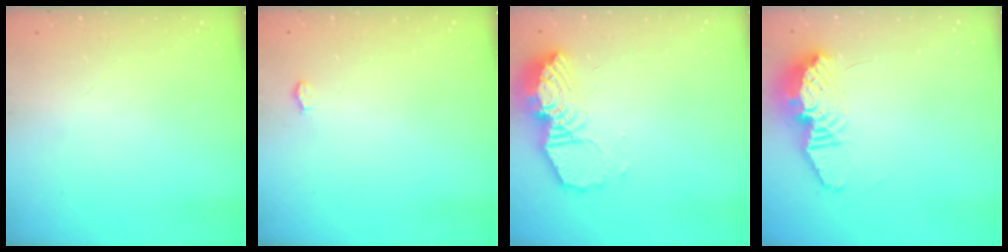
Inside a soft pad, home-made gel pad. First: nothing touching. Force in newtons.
{"total": 3.5, "press": 3.4, "slide": 0.5}
{"total": 15.7, "press": 15.6, "slide": 1.5}
{"total": 13.1, "press": 13.0, "slide": 1.1}